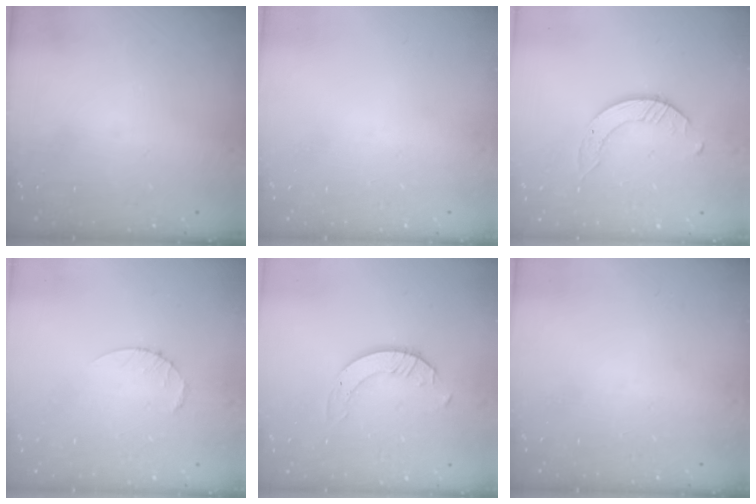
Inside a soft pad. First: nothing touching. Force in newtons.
{"total": 0.0}
{"total": 3.2, "press": 3.1, "slide": 0.4}
{"total": 2.5, "press": 2.5, "slide": 0.3}
{"total": 2.7, "press": 2.7, "slide": 0.2}
{"total": 0.0}